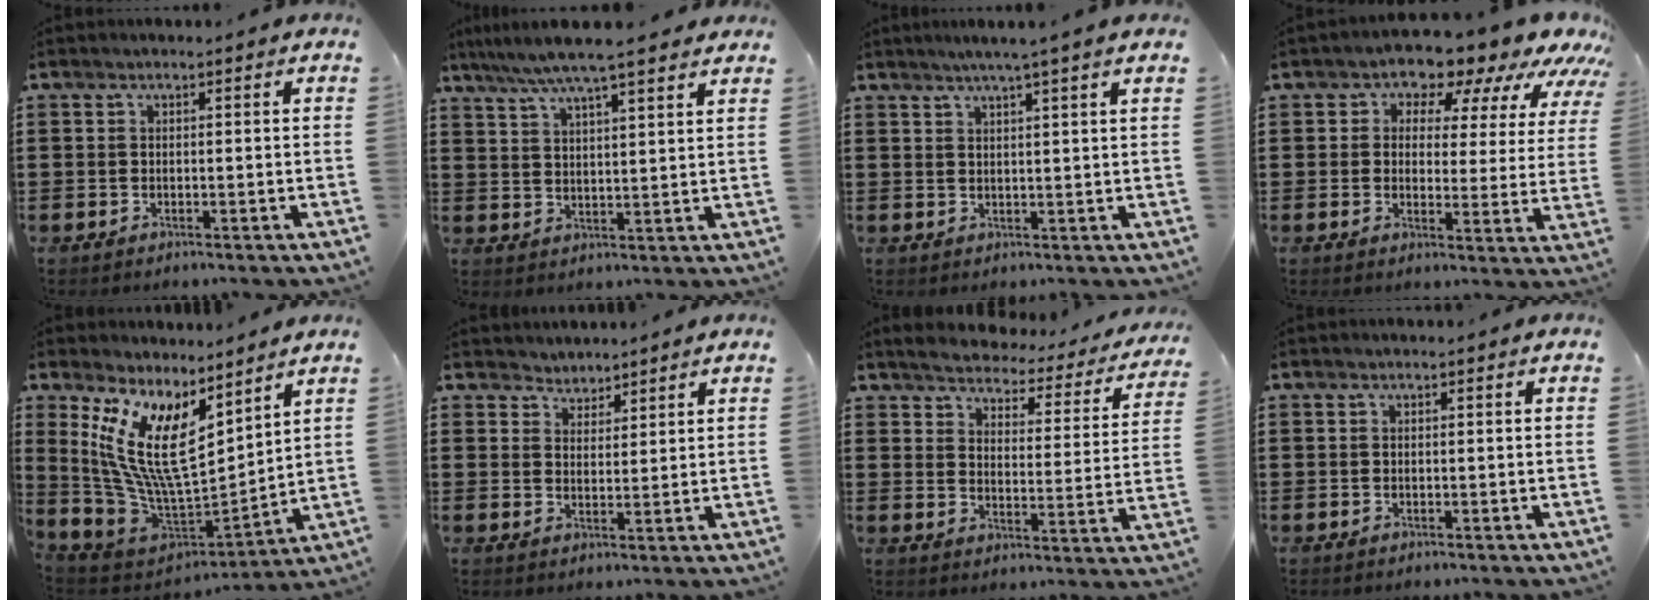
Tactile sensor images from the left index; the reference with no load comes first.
{"total": 6.1, "force": [5.1, 0.0, 3.4], "torque": [-0.081, -0.016, 0.088]}
{"total": 2.6, "force": [2.0, -0.8, 1.5], "torque": [-0.032, -0.001, 0.033]}
{"total": 7.5, "force": [6.5, 3.3, 1.9], "torque": [-0.044, -0.049, 0.108]}
{"total": 13.9, "force": [6.4, 5.4, 11.1], "torque": [-0.272, -0.052, 0.112]}
{"total": 2.7, "force": [2.5, 1.1, -0.5], "torque": [-0.004, 0.002, 0.047]}
{"total": 3.3, "force": [3.3, 0.3, 0.4], "torque": [-0.032, -0.030, 0.049]}
{"total": 0.0}